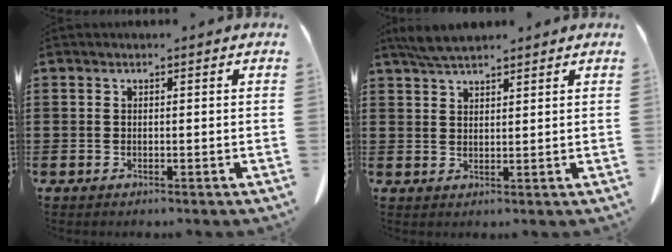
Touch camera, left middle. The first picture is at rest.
{"total": 3.4, "force": [3.0, 0.6, 1.5], "torque": [-0.036, -0.003, 0.056]}